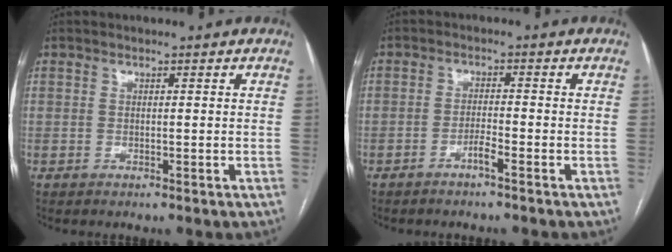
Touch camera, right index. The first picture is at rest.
{"total": 2.2, "force": [-1.5, -0.1, 1.6], "torque": [-0.030, 0.001, -0.030]}